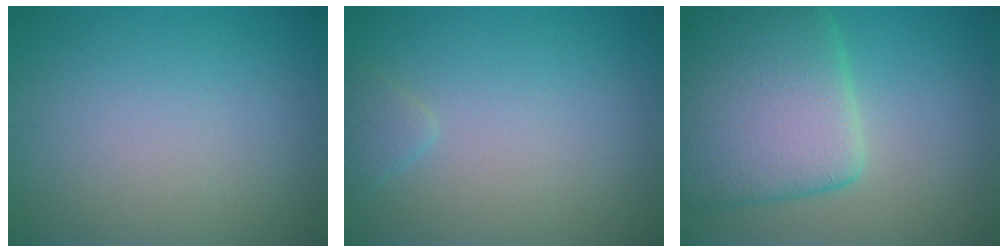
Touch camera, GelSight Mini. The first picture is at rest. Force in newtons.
{"total": 1.0, "press": 1.0, "slide": 0.1}
{"total": 10.3, "press": 10.2, "slide": 0.5}